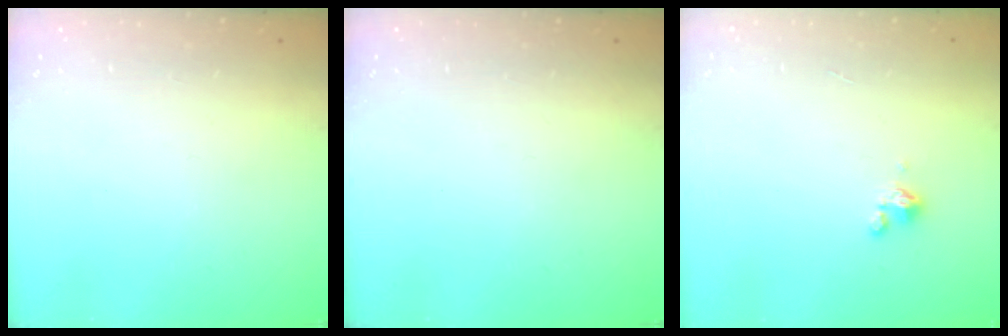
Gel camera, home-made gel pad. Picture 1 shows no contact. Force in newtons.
{"total": 0.0}
{"total": 1.8, "press": 1.7, "slide": 0.4}